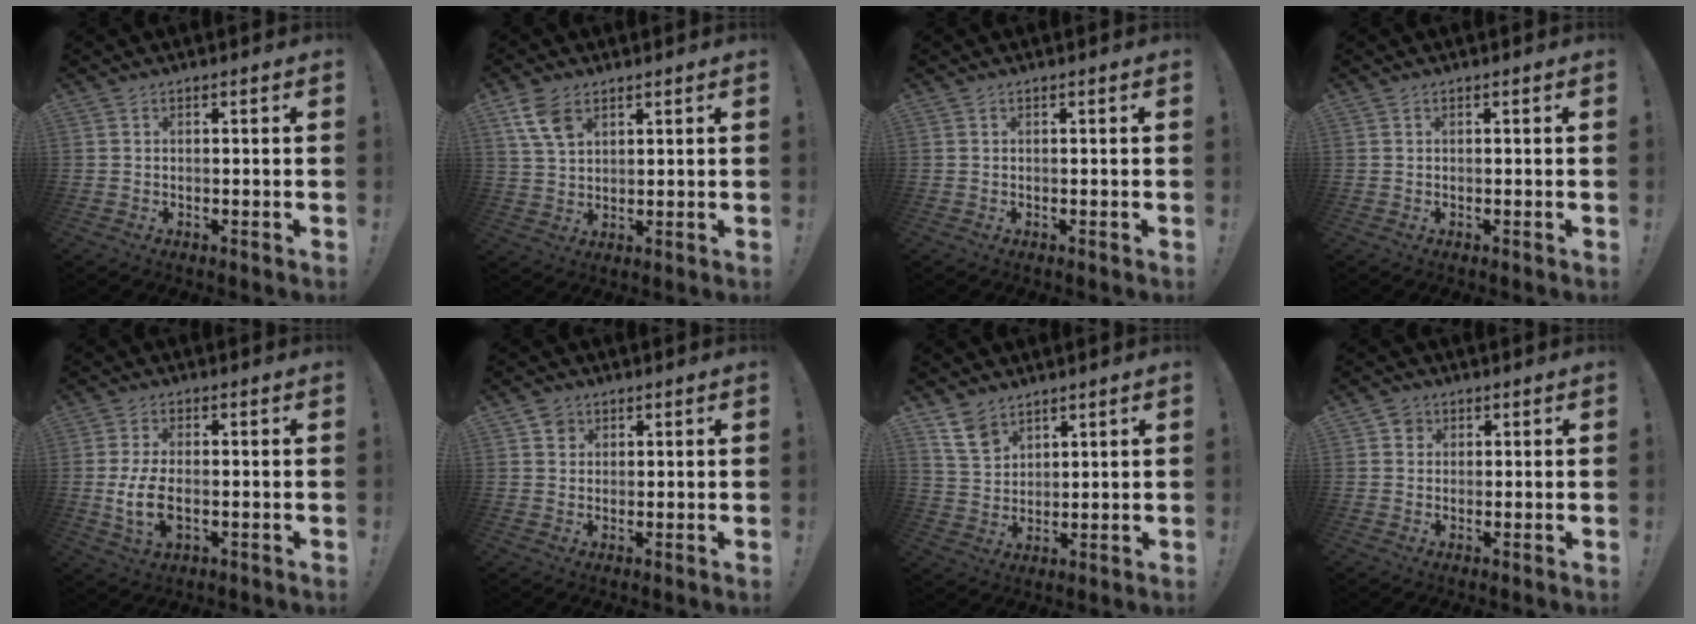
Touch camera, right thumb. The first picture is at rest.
{"total": 7.8, "force": [4.1, 4.5, 4.8], "torque": [-0.094, -0.013, 0.080]}
{"total": 0.0}
{"total": 0.0}
{"total": 8.7, "force": [-1.3, 4.4, 7.4], "torque": [-0.146, -0.014, -0.021]}
{"total": 3.0, "force": [1.5, 2.5, 0.4], "torque": [0.004, -0.007, 0.024]}
{"total": 8.8, "force": [6.3, 5.3, 3.1], "torque": [-0.057, -0.036, 0.125]}
{"total": 2.6, "force": [1.0, 2.3, 0.5], "torque": [-0.005, -0.001, 0.017]}